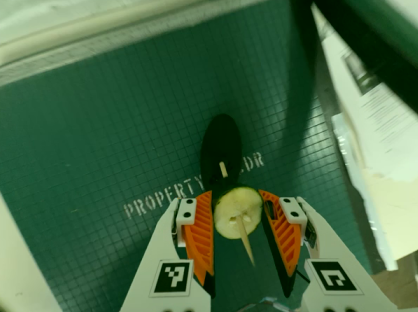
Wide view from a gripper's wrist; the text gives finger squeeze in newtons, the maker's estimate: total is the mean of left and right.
{"total": 8.8, "left": 8.8, "right": 8.8}